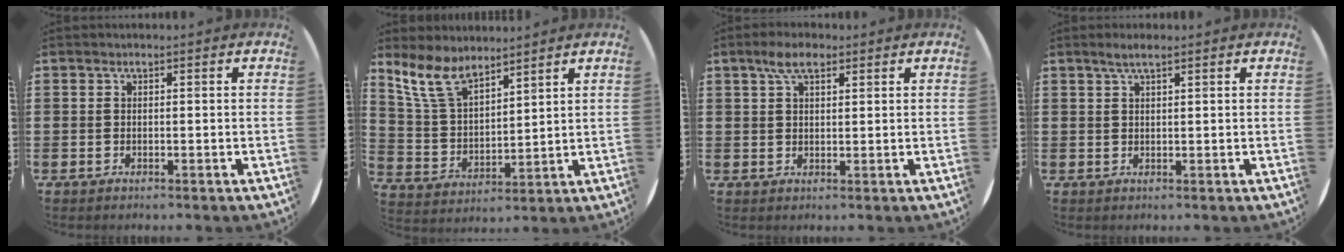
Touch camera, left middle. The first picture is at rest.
{"total": 7.9, "force": [6.6, 2.8, 3.4], "torque": [-0.090, -0.020, 0.124]}
{"total": 4.1, "force": [2.6, 1.7, 2.6], "torque": [-0.040, 0.002, 0.043]}
{"total": 1.9, "force": [1.4, 0.2, 1.3], "torque": [-0.026, 0.004, 0.024]}